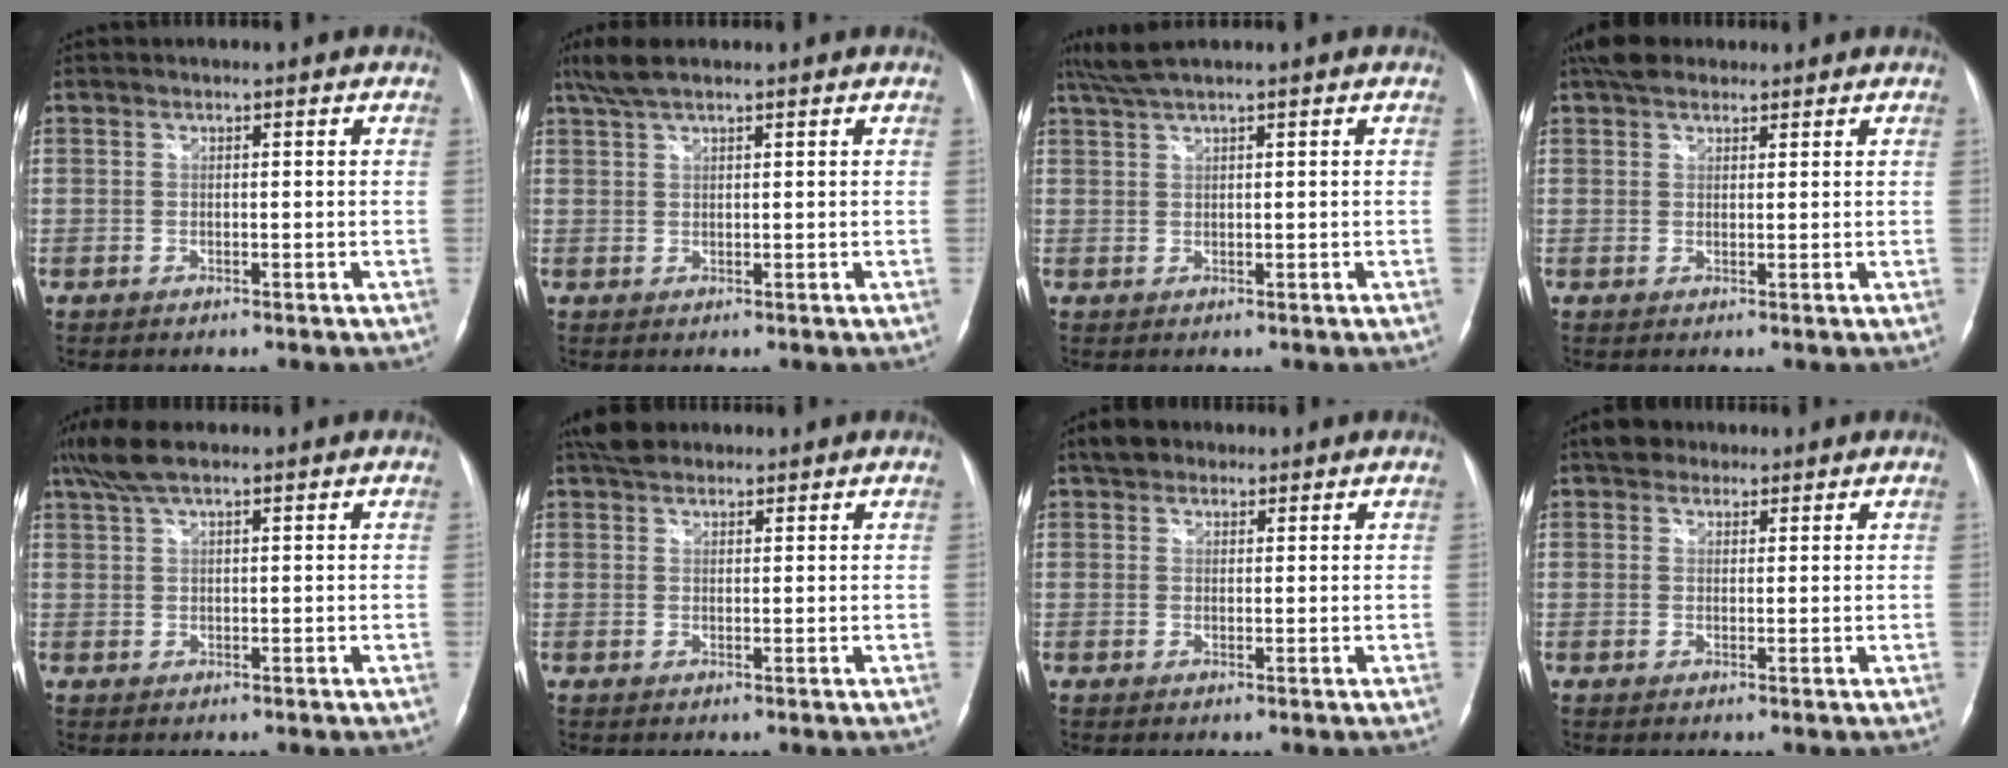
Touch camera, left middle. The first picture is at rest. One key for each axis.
{"total": 4.1, "fx": 3.2, "fy": 0.7, "fz": 2.5, "tx": -0.060, "ty": 0.016, "tz": 0.065}
{"total": 3.6, "fx": 2.9, "fy": -0.5, "fz": 2.1, "tx": -0.053, "ty": 0.019, "tz": 0.060}
{"total": 4.9, "fx": 3.9, "fy": 2.4, "fz": 1.9, "tx": -0.039, "ty": 0.027, "tz": 0.071}
{"total": 5.4, "fx": 4.0, "fy": 1.0, "fz": 3.5, "tx": -0.081, "ty": 0.021, "tz": 0.078}
{"total": 4.3, "fx": 3.6, "fy": 1.9, "fz": 1.4, "tx": -0.030, "ty": 0.021, "tz": 0.064}
{"total": 3.5, "fx": 2.5, "fy": 2.2, "fz": 1.2, "tx": -0.024, "ty": 0.018, "tz": 0.042}
{"total": 3.4, "fx": 2.5, "fy": 2.1, "fz": 0.8, "tx": -0.017, "ty": 0.018, "tz": 0.041}